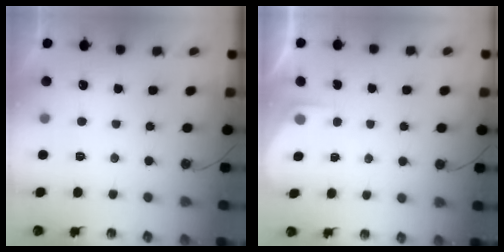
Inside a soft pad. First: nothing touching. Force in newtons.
{"total": 1.4, "press": 1.3, "slide": 0.2}